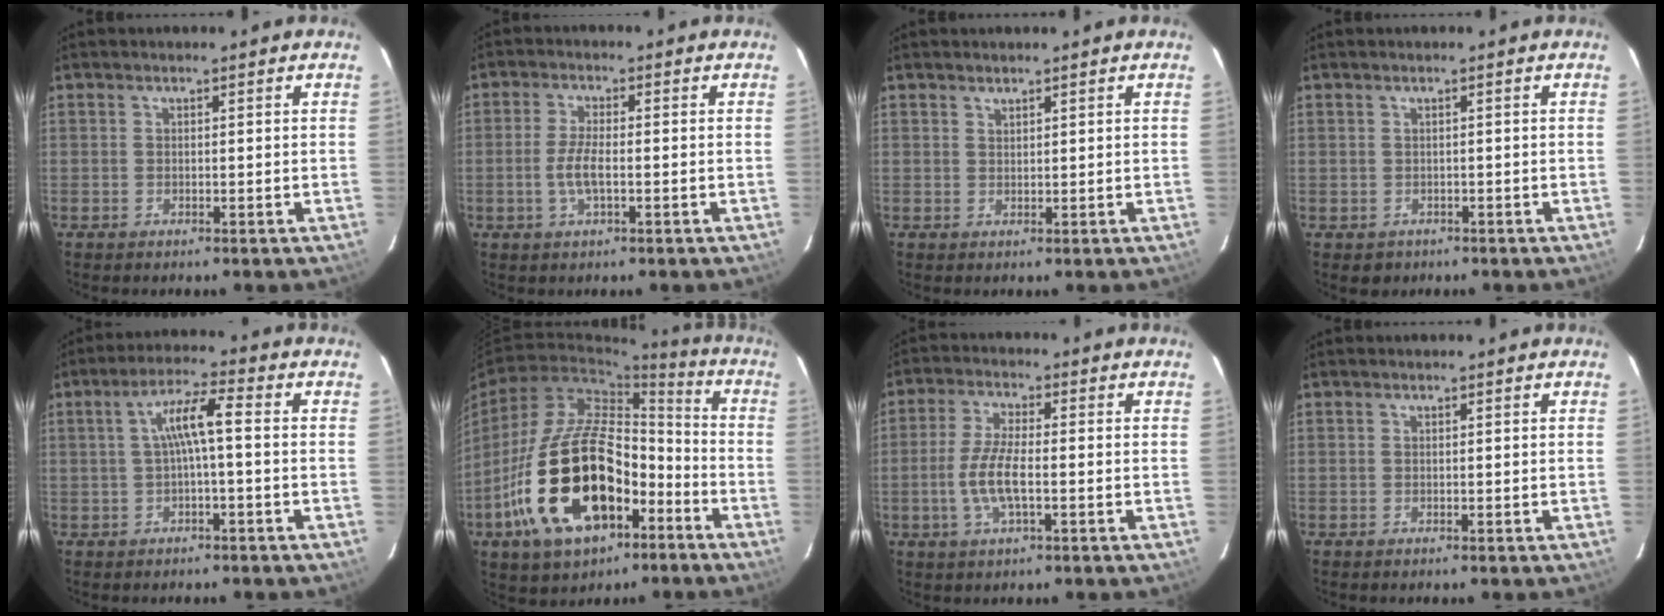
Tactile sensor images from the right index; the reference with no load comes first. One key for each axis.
{"total": 4.7, "fx": -1.2, "fy": 1.2, "fz": 4.4, "tx": -0.091, "ty": -0.002, "tz": -0.025}
{"total": 0.9, "fx": 0.9, "fy": 0.3, "fz": 0.2, "tx": -0.004, "ty": 0.001, "tz": 0.017}
{"total": 1.8, "fx": -0.5, "fy": 1.7, "fz": 0.2, "tx": -0.002, "ty": 0.001, "tz": -0.001}
{"total": 5.7, "fx": -0.4, "fy": 0.5, "fz": 5.7, "tx": -0.112, "ty": 0.013, "tz": -0.003}
{"total": 22.9, "fx": -10.2, "fy": 11.9, "fz": 16.7, "tx": -0.326, "ty": 0.009, "tz": -0.159}
{"total": 7.4, "fx": -1.8, "fy": 2.0, "fz": 6.9, "tx": -0.144, "ty": -0.001, "tz": -0.038}
{"total": 0.0}